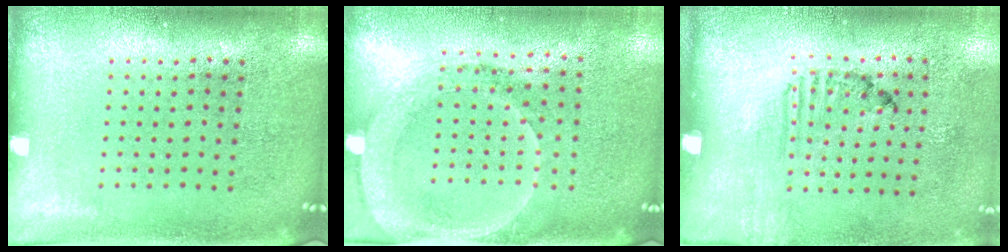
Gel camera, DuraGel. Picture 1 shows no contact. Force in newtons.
{"total": 1.8, "press": 1.6, "slide": 0.7}
{"total": 1.7, "press": 1.0, "slide": 1.4}